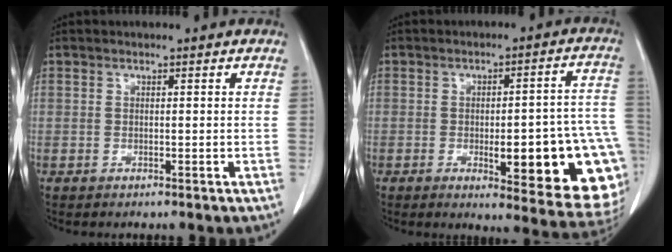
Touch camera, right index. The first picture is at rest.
{"total": 19.4, "force": [-5.0, 3.8, 18.4], "torque": [-0.138, 0.015, -0.042]}